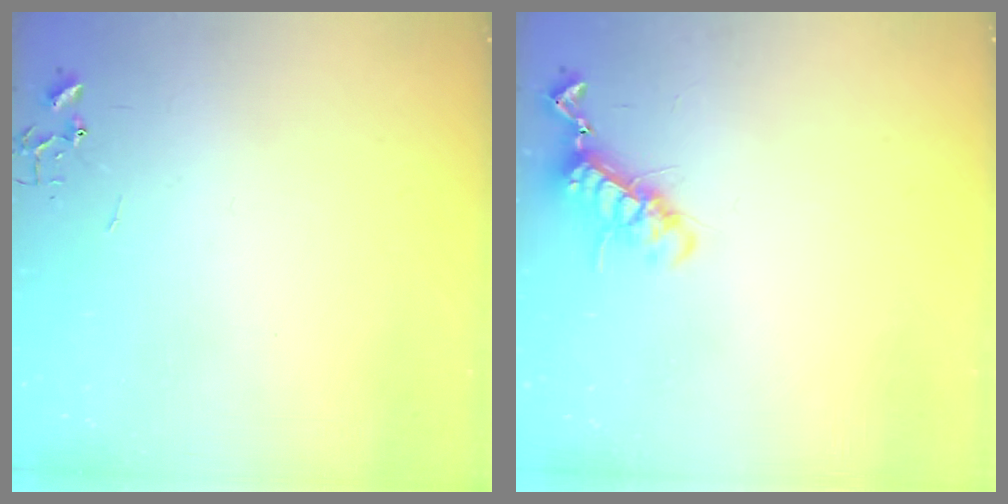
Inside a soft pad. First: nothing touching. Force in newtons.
{"total": 11.1, "press": 11.1, "slide": 0.7}